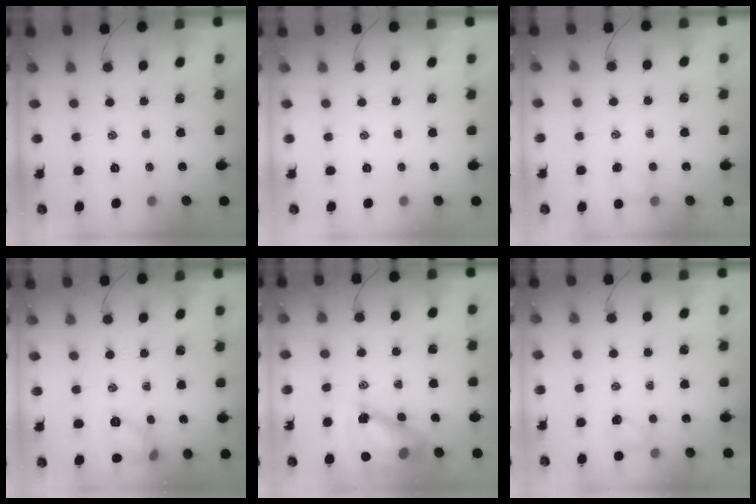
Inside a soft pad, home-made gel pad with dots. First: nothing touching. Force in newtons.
{"total": 0.0}
{"total": 2.7, "press": 2.5, "slide": 0.8}
{"total": 7.8, "press": 7.5, "slide": 1.8}
{"total": 12.6, "press": 12.1, "slide": 3.6}
{"total": 3.6, "press": 3.4, "slide": 1.1}